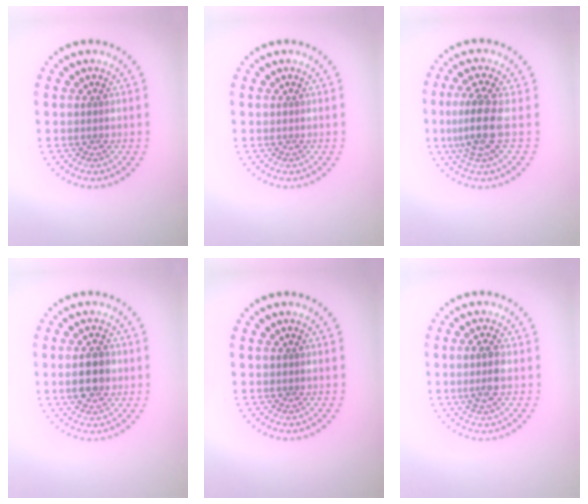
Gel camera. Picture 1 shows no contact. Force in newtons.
{"total": 0.0}
{"total": 3.8, "press": 3.3, "slide": 1.9}
{"total": 3.4, "press": 3.4, "slide": 0.2}
{"total": 0.0}
{"total": 2.1, "press": 2.0, "slide": 0.8}